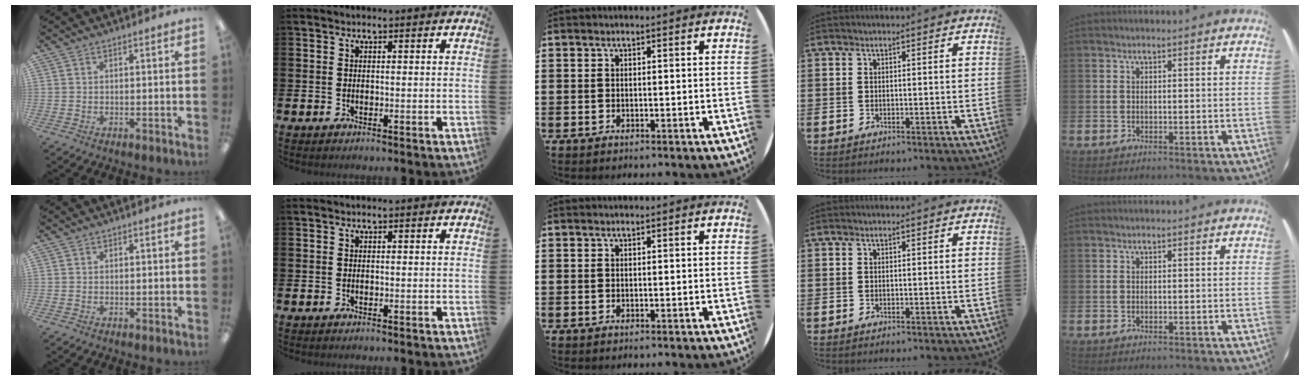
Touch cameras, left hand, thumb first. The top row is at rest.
{}